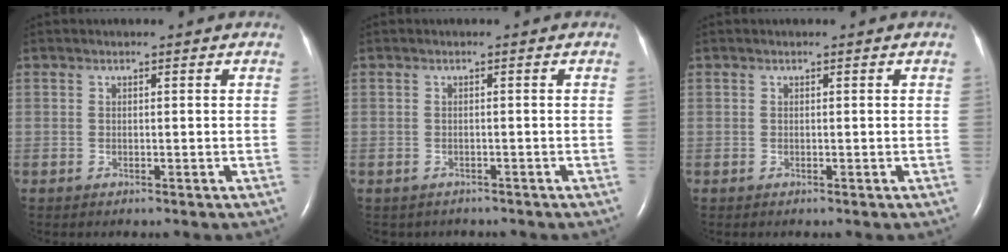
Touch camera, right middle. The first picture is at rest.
{"total": 2.4, "force": [-2.0, 1.2, 0.5], "torque": [-0.014, 0.000, -0.020]}
{"total": 0.0}